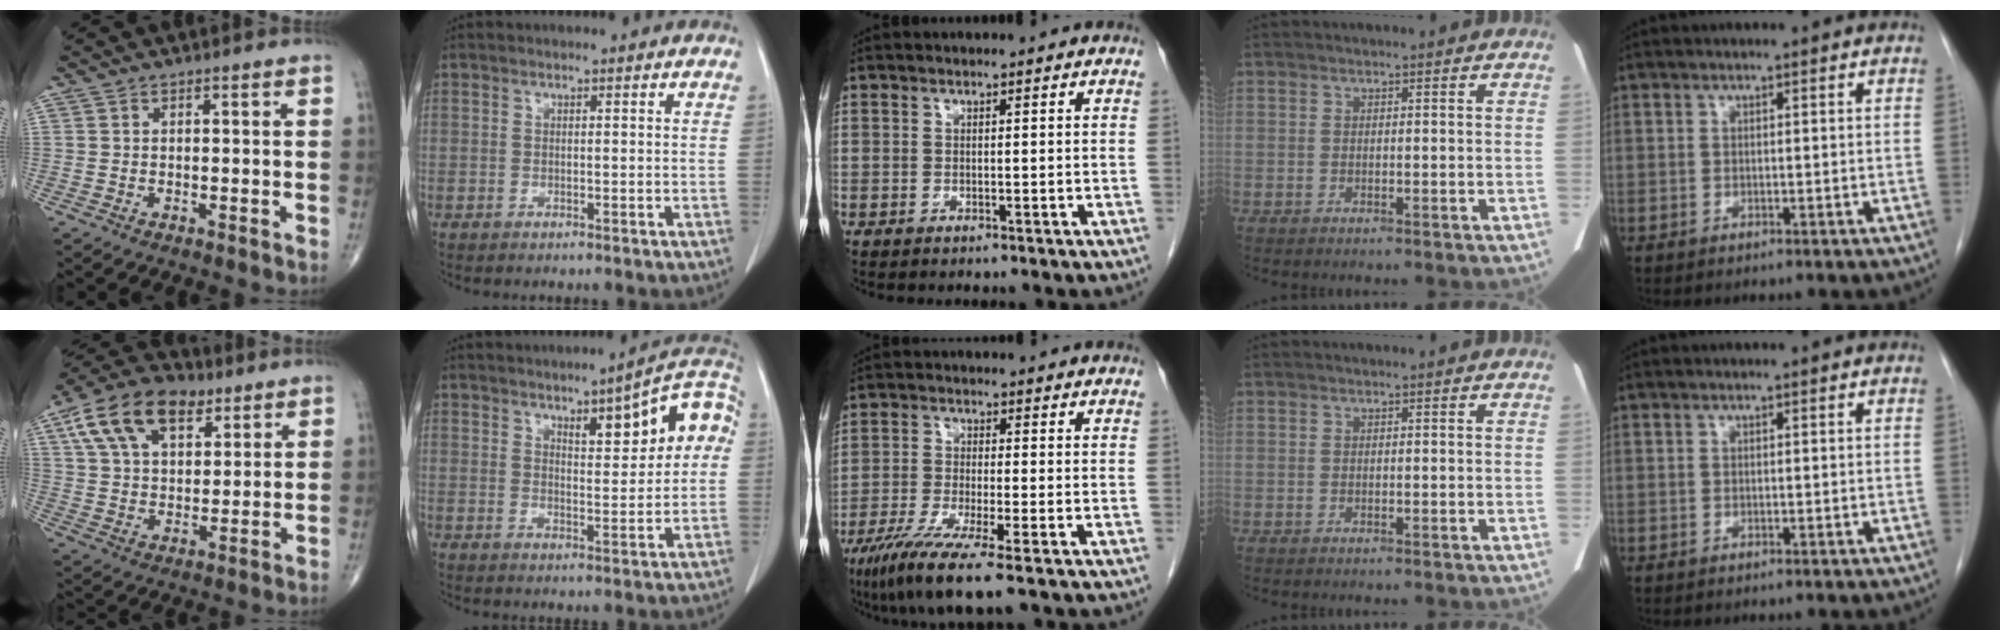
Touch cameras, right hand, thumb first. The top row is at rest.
{"thumb": {"total": 16.9, "force": [8.3, 9.7, 11.1], "torque": [-0.177, -0.006, 0.146]}, "index": {"total": 11.1, "force": [3.2, 3.1, 10.2], "torque": [-0.130, 0.030, 0.041]}, "middle": {"total": 9.2, "force": [-5.8, 0.0, 7.1], "torque": [-0.134, -0.028, -0.103]}}